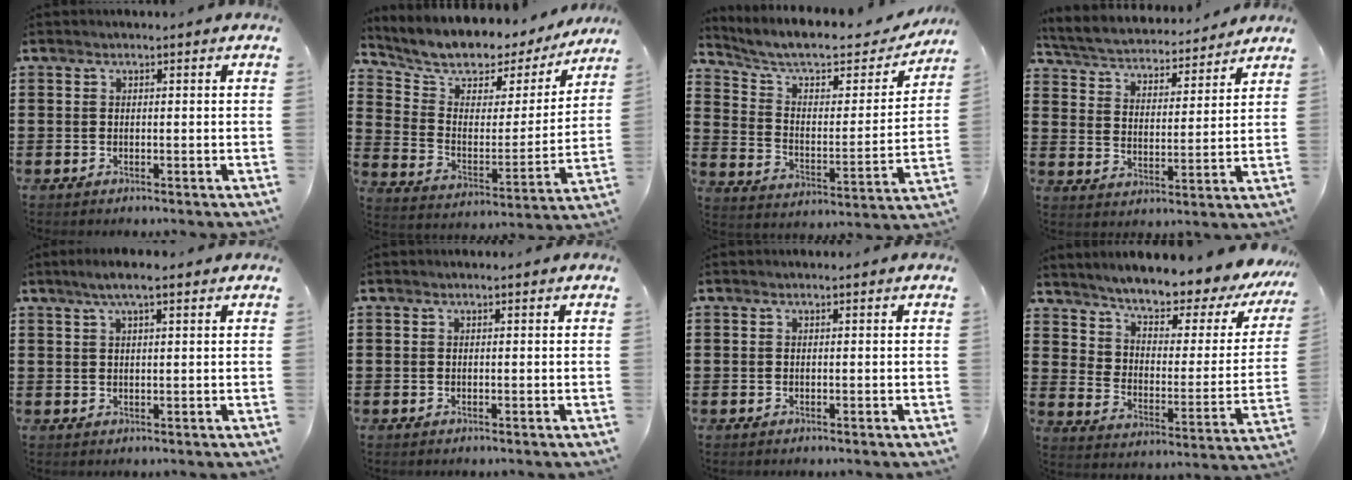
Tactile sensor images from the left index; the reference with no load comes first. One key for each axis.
{"total": 6.5, "fx": 5.6, "fy": 2.9, "fz": 1.4, "tx": -0.051, "ty": -0.047, "tz": 0.089}
{"total": 7.8, "fx": 6.5, "fy": 2.2, "fz": 3.8, "tx": -0.096, "ty": -0.041, "tz": 0.108}
{"total": 4.3, "fx": 4.3, "fy": 0.3, "fz": 0.6, "tx": -0.036, "ty": -0.033, "tz": 0.068}
{"total": 3.3, "fx": 2.0, "fy": 0.5, "fz": 2.6, "tx": -0.053, "ty": 0.004, "tz": 0.033}
{"total": 0.0}
{"total": 0.0}
{"total": 5.4, "fx": 4.9, "fy": 1.3, "fz": 1.7, "tx": -0.063, "ty": -0.047, "tz": 0.078}